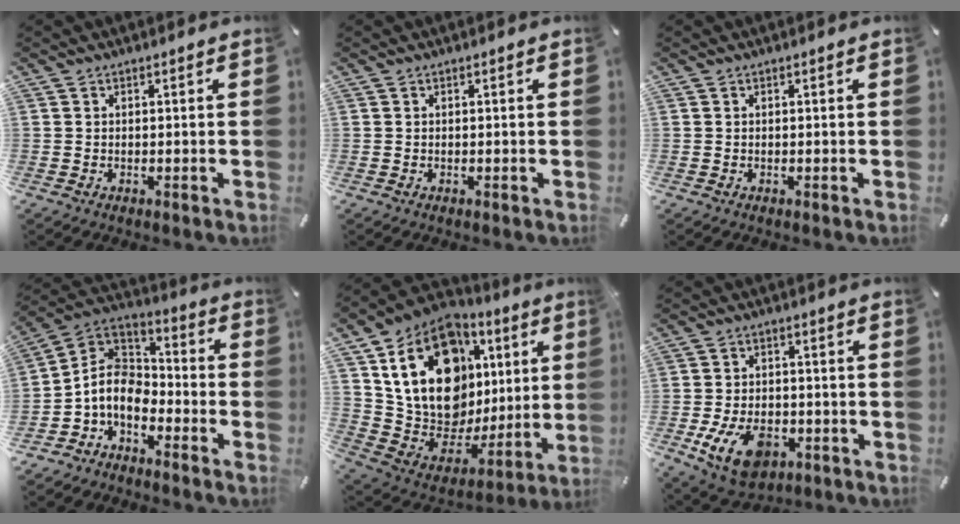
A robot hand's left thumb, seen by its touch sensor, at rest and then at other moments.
{"total": 0.0}
{"total": 0.0}
{"total": 9.1, "force": [-5.0, 6.2, 4.4], "torque": [-0.118, 0.006, -0.102]}
{"total": 22.1, "force": [7.4, 16.1, 13.3], "torque": [-0.253, -0.049, 0.148]}
{"total": 11.5, "force": [-4.1, 7.4, 7.7], "torque": [-0.146, 0.005, -0.073]}